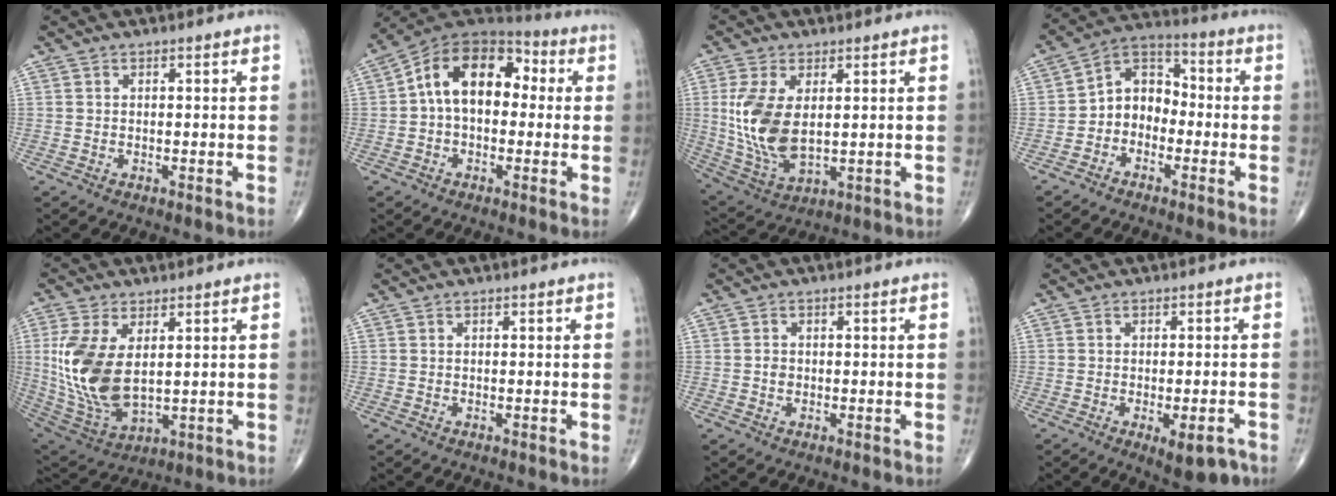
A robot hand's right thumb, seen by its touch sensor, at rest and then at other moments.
{"total": 15.0, "force": [1.5, 9.8, 11.3], "torque": [-0.150, 0.046, 0.009]}
{"total": 12.6, "force": [1.7, 6.8, 10.5], "torque": [-0.217, -0.012, 0.047]}
{"total": 8.5, "force": [-2.1, 6.6, 4.9], "torque": [-0.048, 0.040, -0.059]}
{"total": 15.1, "force": [2.3, 8.1, 12.5], "torque": [-0.262, -0.015, 0.063]}
{"total": 0.0}
{"total": 1.1, "force": [-0.2, 1.0, 0.5], "torque": [-0.003, 0.005, -0.005]}
{"total": 6.2, "force": [-2.8, 2.3, 5.0], "torque": [-0.062, 0.007, -0.028]}